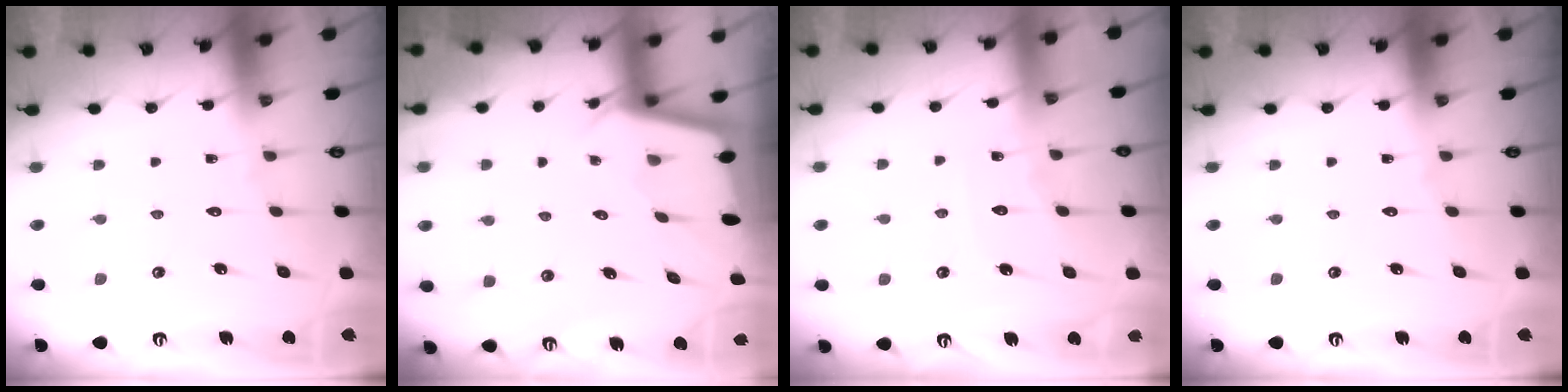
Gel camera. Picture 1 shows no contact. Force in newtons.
{"total": 2.0, "press": 2.0, "slide": 0.3}
{"total": 5.2, "press": 5.2, "slide": 0.6}
{"total": 0.0}